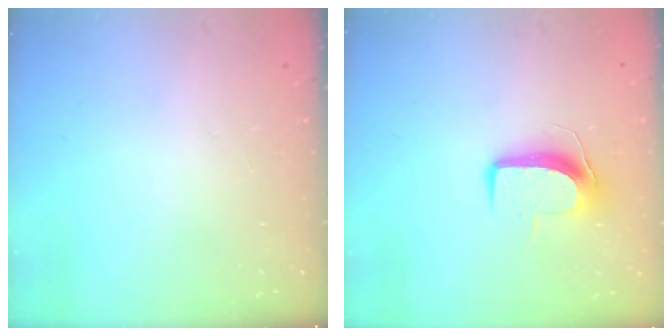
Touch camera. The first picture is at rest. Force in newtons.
{"total": 8.8, "press": 8.7, "slide": 0.6}